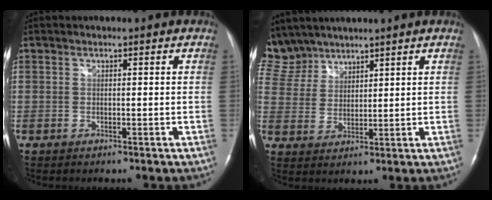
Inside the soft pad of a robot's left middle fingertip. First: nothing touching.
{"total": 9.1, "force": [8.0, 4.2, 0.7], "torque": [-0.032, 0.013, 0.175]}